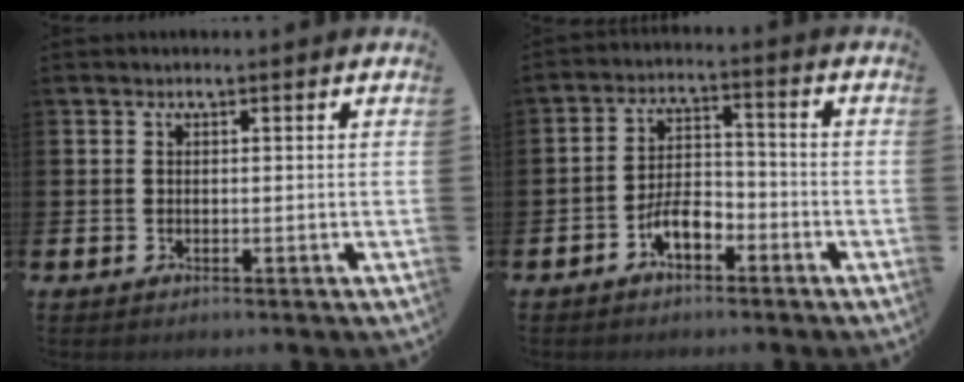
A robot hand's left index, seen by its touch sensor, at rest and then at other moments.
{"total": 5.0, "force": [-2.8, 2.4, 3.3], "torque": [-0.063, 0.015, -0.055]}